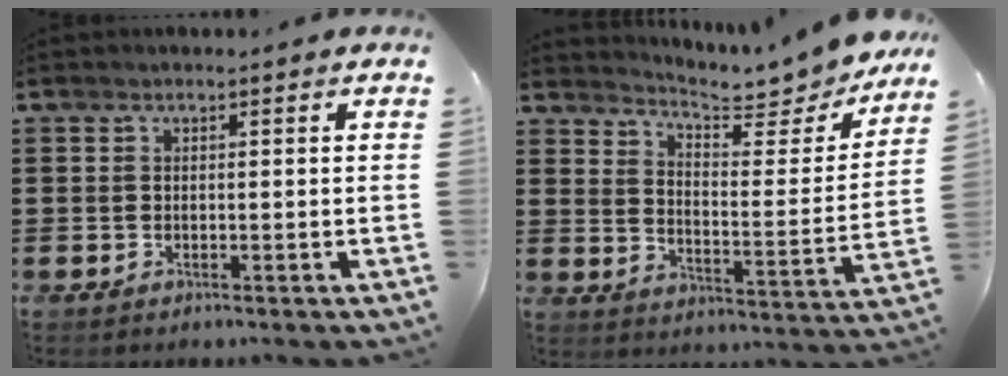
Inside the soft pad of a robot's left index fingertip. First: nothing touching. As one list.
[{"total": 6.6, "force": [6.2, 0.5, 2.1], "torque": [-0.049, -0.059, 0.102]}]